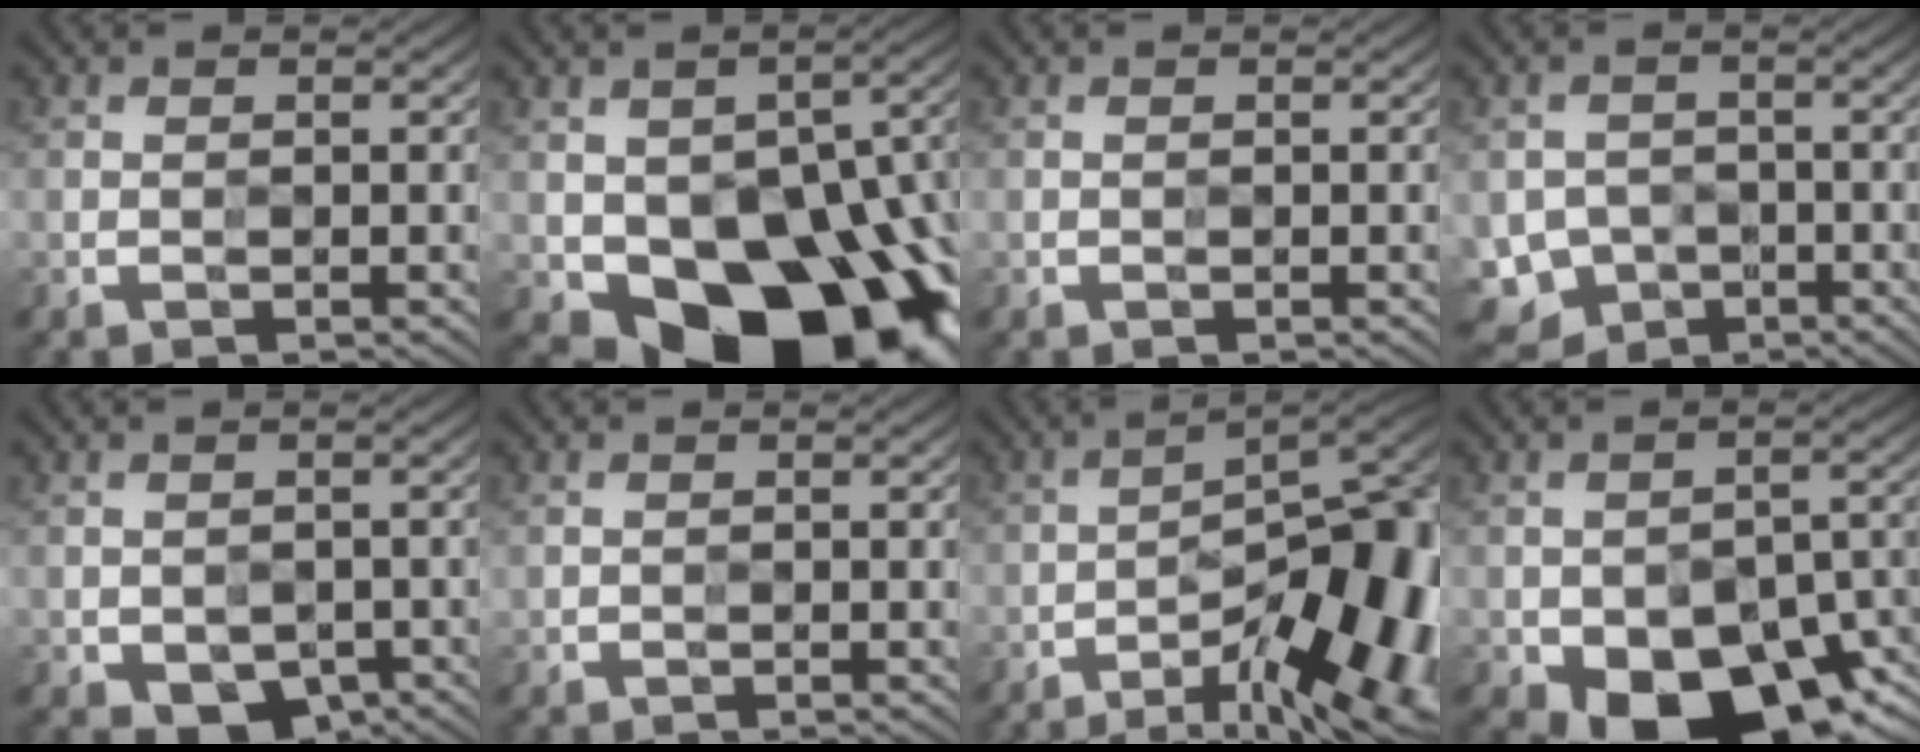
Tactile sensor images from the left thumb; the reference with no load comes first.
{"total": 20.6, "force": [-7.4, 13.0, 14.1], "torque": [-0.194, -0.037, -0.087]}
{"total": 0.0}
{"total": 6.9, "force": [-3.3, 5.4, 2.6], "torque": [-0.060, -0.023, -0.061]}
{"total": 5.7, "force": [-2.6, 3.6, 3.5], "torque": [-0.059, -0.021, -0.029]}
{"total": 0.5, "force": [0.2, 0.4, 0.2], "torque": [-0.006, -0.003, 0.004]}
{"total": 16.7, "force": [-7.4, 5.2, 14.1], "torque": [-0.182, 0.007, -0.108]}
{"total": 15.3, "force": [-7.7, 8.1, 10.4], "torque": [-0.159, -0.027, -0.118]}